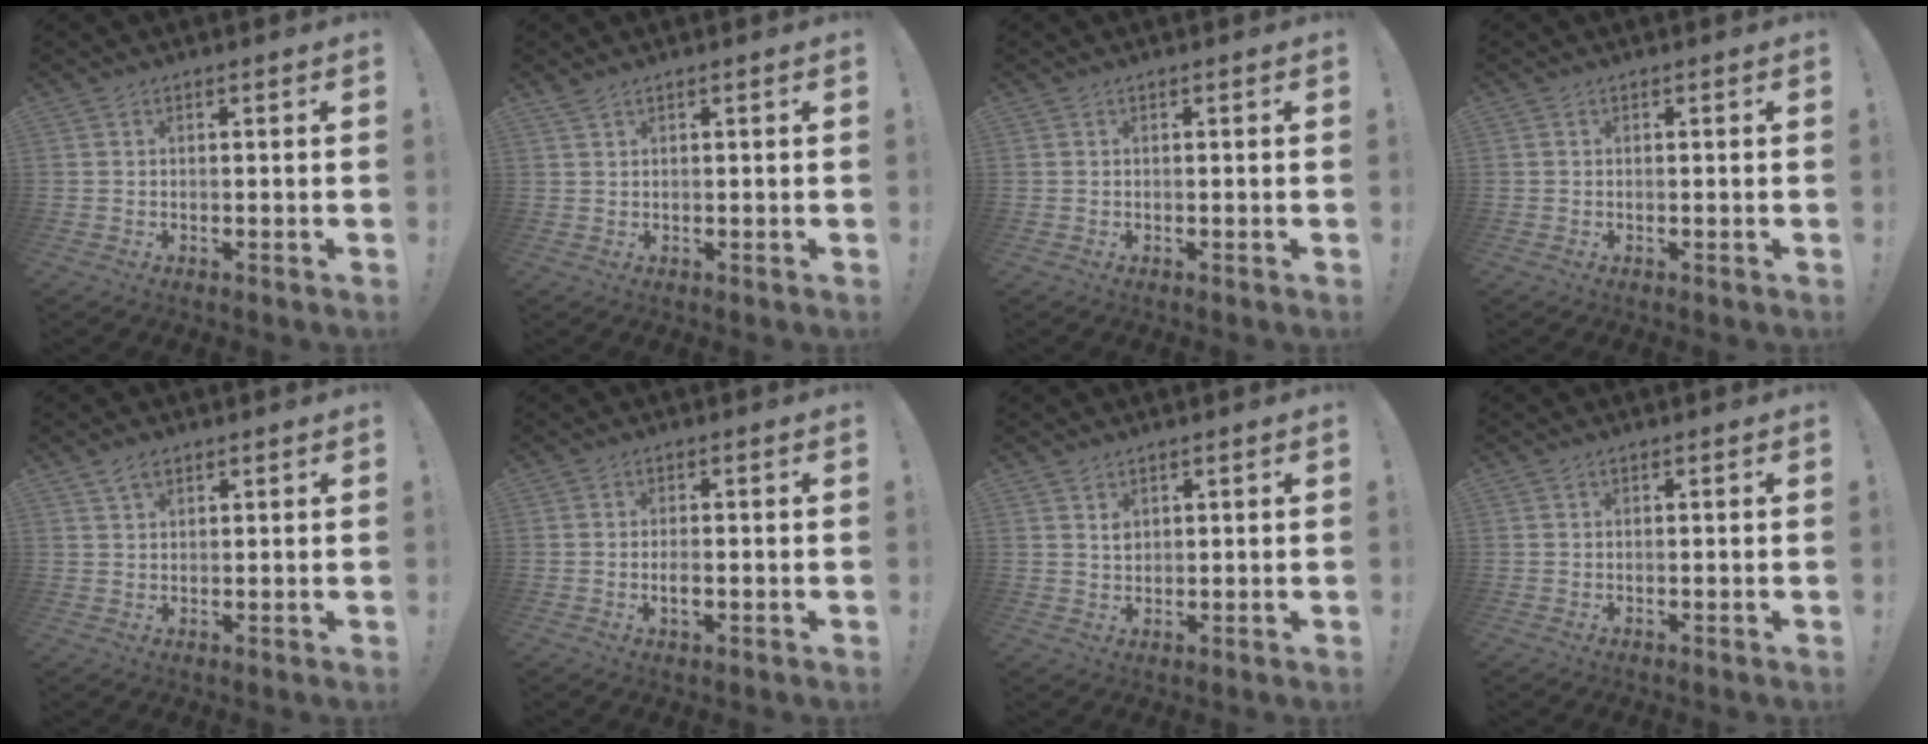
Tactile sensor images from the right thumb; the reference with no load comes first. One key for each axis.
{"total": 1.5, "fx": 1.3, "fy": 0.3, "fz": 0.8, "tx": -0.018, "ty": 0.000, "tz": 0.024}
{"total": 0.0}
{"total": 0.0}
{"total": 2.9, "fx": 1.9, "fy": 1.7, "fz": 1.4, "tx": -0.028, "ty": -0.002, "tz": 0.036}
{"total": 2.5, "fx": -0.8, "fy": 0.9, "fz": 2.3, "tx": -0.031, "ty": -0.001, "tz": -0.014}
{"total": 2.3, "fx": 1.5, "fy": 1.5, "fz": 0.7, "tx": 0.001, "ty": -0.013, "tz": 0.025}
{"total": 0.0}